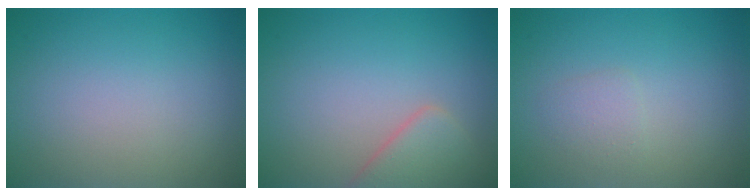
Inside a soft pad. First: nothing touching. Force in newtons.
{"total": 2.8, "press": 2.8, "slide": 0.3}
{"total": 1.2, "press": 1.2, "slide": 0.0}